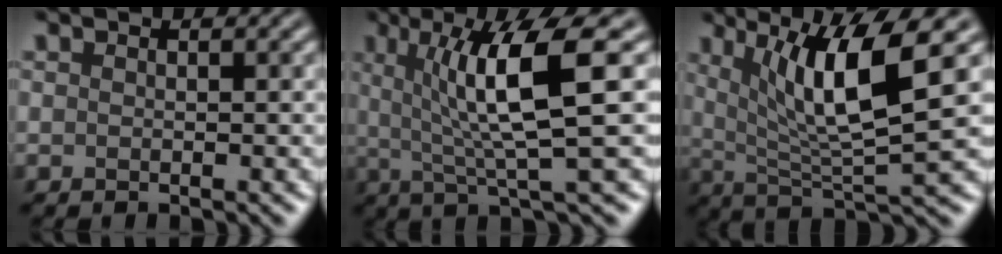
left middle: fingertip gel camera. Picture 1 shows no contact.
{"total": 8.1, "force": [1.4, 1.5, 7.9], "torque": [-0.120, -0.004, 0.023]}
{"total": 8.2, "force": [2.7, 1.7, 7.5], "torque": [-0.122, -0.013, 0.047]}